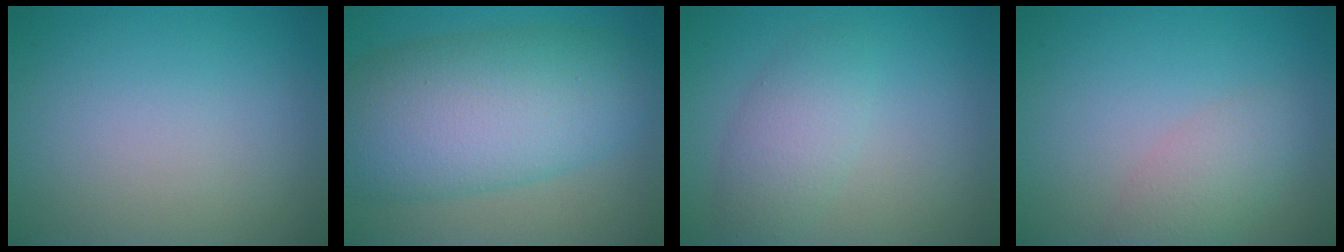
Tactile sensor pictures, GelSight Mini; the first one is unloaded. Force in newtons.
{"total": 11.3, "press": 11.3, "slide": 0.2}
{"total": 3.1, "press": 3.1, "slide": 0.1}
{"total": 2.8, "press": 2.8, "slide": 0.1}